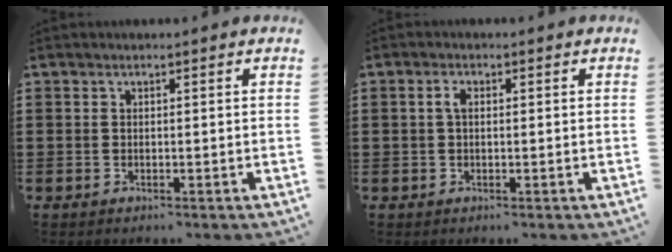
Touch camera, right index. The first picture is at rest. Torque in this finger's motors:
{"motor_torque": [0.35, -0.29, 0.21, 0.06]}